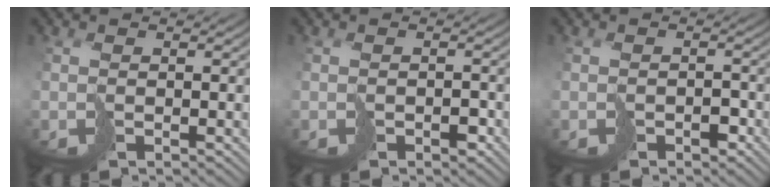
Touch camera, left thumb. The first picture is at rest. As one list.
[{"total": 1.8, "force": [-1.0, 1.2, 1.0], "torque": [-0.016, -0.006, -0.016]}, {"total": 2.1, "force": [-1.3, 1.3, 1.1], "torque": [-0.015, -0.003, -0.023]}]